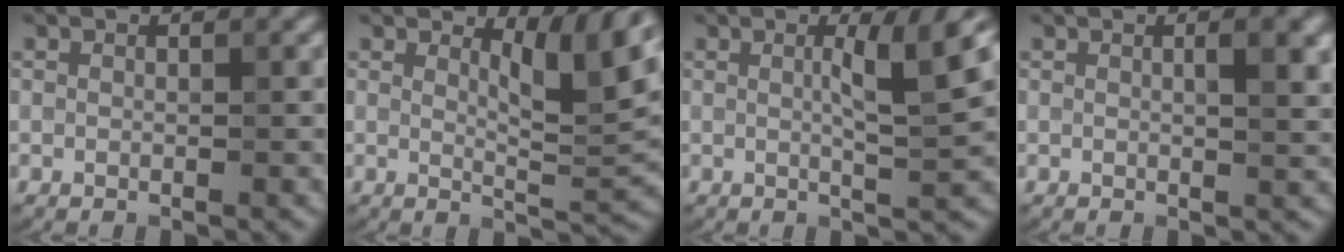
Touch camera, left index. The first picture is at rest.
{"total": 4.8, "force": [2.5, 1.2, 3.9], "torque": [-0.058, -0.008, 0.036]}
{"total": 4.8, "force": [1.0, 0.7, 4.6], "torque": [-0.072, 0.001, 0.015]}
{"total": 3.1, "force": [0.7, 0.8, 2.9], "torque": [-0.032, 0.004, 0.007]}